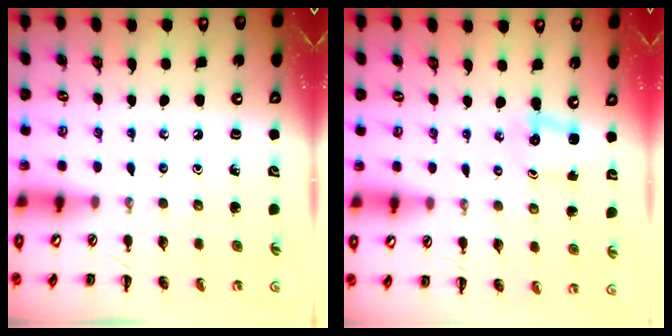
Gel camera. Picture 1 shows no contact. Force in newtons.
{"total": 2.0, "press": 1.9, "slide": 0.7}